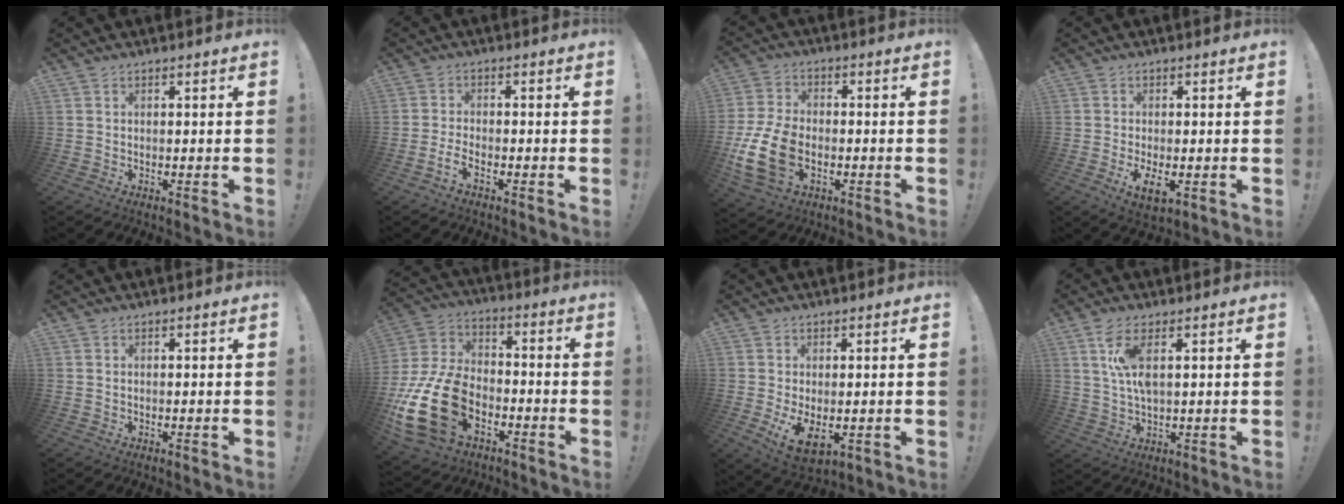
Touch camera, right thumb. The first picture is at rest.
{"total": 3.4, "force": [-2.3, 0.8, 2.4], "torque": [-0.057, -0.001, -0.040]}
{"total": 14.4, "force": [-4.2, 9.5, 10.0], "torque": [-0.210, 0.019, -0.067]}
{"total": 5.3, "force": [-1.0, 2.1, 4.8], "torque": [-0.077, -0.007, -0.016]}
{"total": 0.0}
{"total": 21.5, "force": [-7.7, 13.9, 14.4], "torque": [-0.291, 0.044, -0.122]}
{"total": 7.1, "force": [0.2, 3.8, 6.0], "torque": [-0.114, -0.013, 0.012]}
{"total": 8.2, "force": [3.0, 2.4, 7.2], "torque": [-0.151, -0.011, 0.051]}